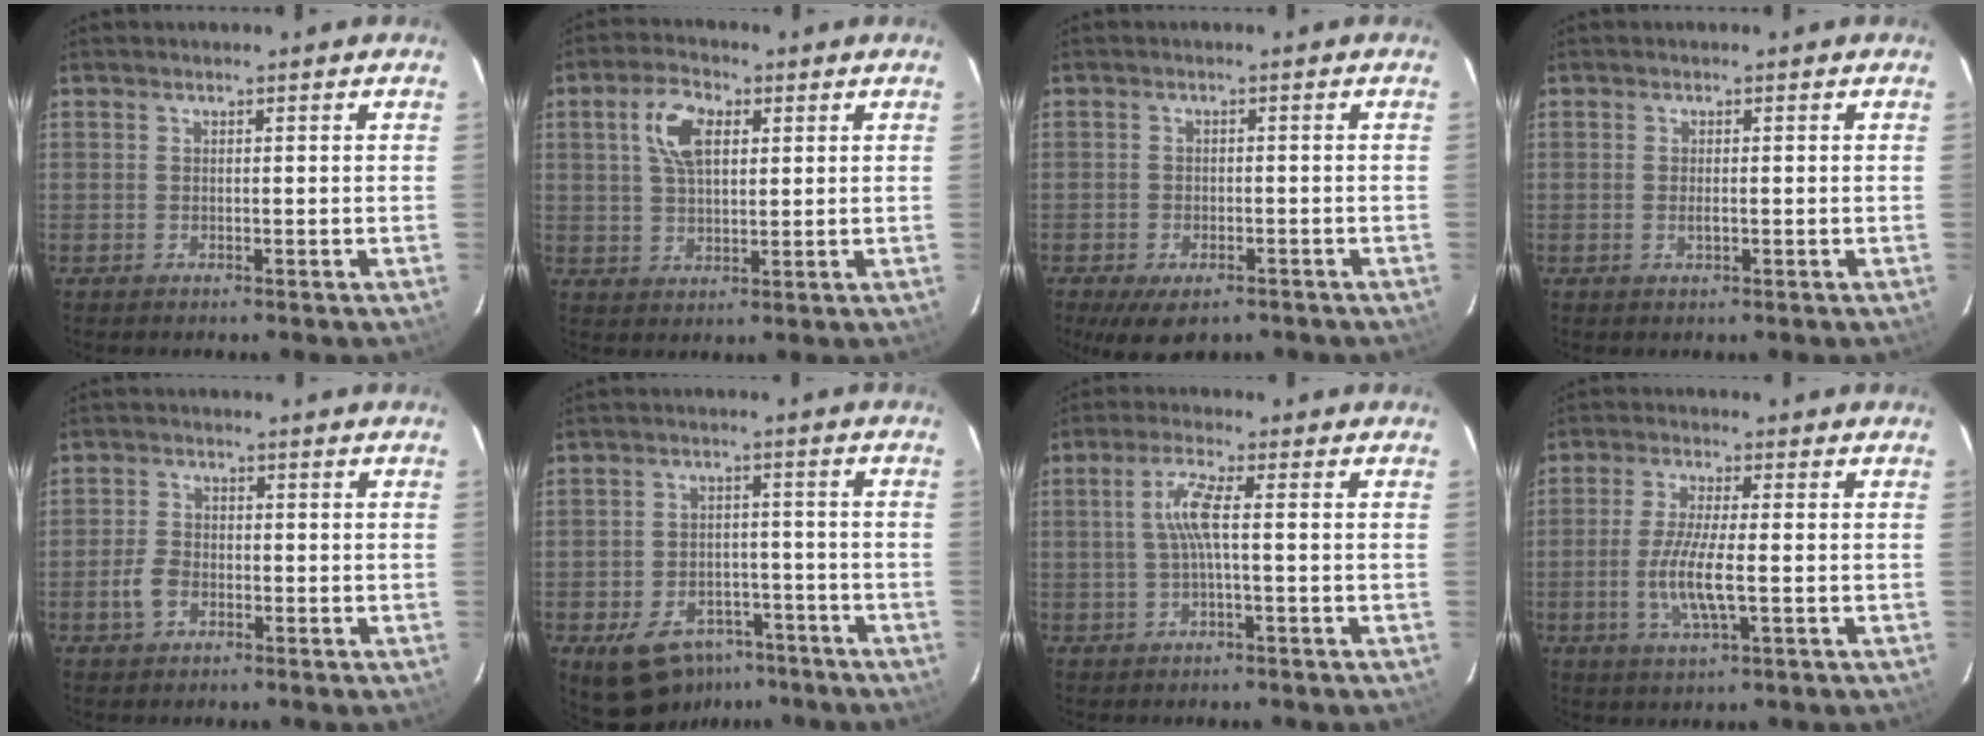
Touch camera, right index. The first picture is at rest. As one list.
[{"total": 7.4, "force": [2.5, 4.0, 5.8], "torque": [-0.110, 0.018, 0.046]}, {"total": 7.6, "force": [-5.3, 3.5, 4.2], "torque": [-0.085, -0.020, -0.076]}, {"total": 1.4, "force": [-0.3, 0.4, 1.3], "torque": [-0.026, -0.001, -0.004]}, {"total": 4.0, "force": [-1.8, 2.6, 2.4], "torque": [-0.057, 0.003, -0.034]}, {"total": 11.3, "force": [-7.2, 7.2, 4.8], "torque": [-0.103, 0.018, -0.085]}, {"total": 4.9, "force": [-0.2, 0.1, 4.8], "torque": [-0.098, 0.005, -0.001]}, {"total": 8.1, "force": [-1.6, 1.3, 7.8], "torque": [-0.159, -0.008, -0.034]}]